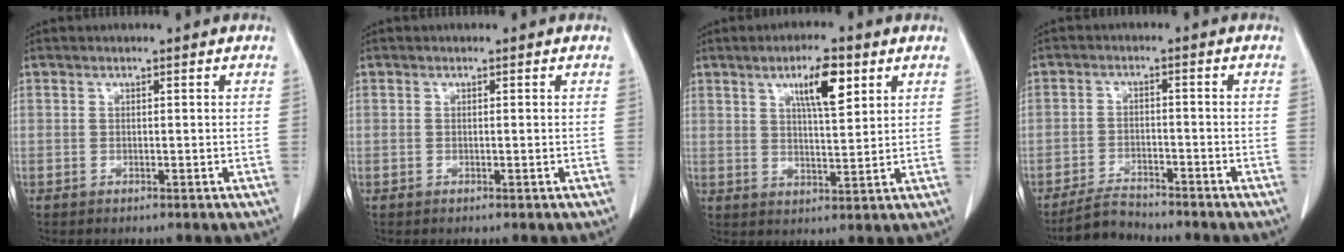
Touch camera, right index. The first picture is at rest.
{"total": 0.0}
{"total": 7.3, "force": [3.6, 1.5, 6.2], "torque": [-0.106, 0.002, 0.061]}
{"total": 4.5, "force": [-4.3, 1.0, 0.6], "torque": [-0.016, -0.011, -0.078]}